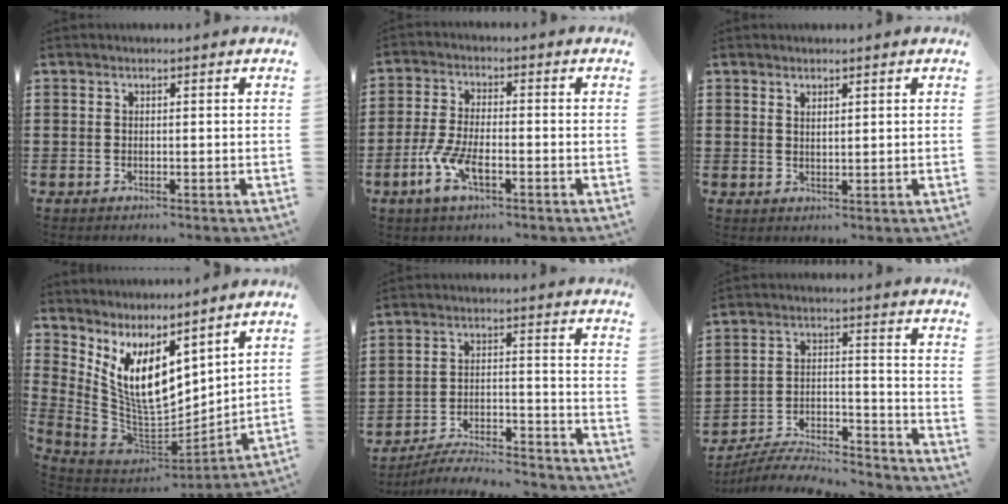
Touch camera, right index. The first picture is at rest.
{"total": 6.6, "force": [-2.7, 2.6, 5.5], "torque": [-0.131, -0.008, -0.054]}
{"total": 1.2, "force": [1.1, 0.3, 0.3], "torque": [-0.006, 0.002, 0.020]}
{"total": 10.5, "force": [4.5, 5.1, 8.0], "torque": [-0.191, -0.033, 0.084]}
{"total": 5.8, "force": [-5.5, 0.5, 1.7], "torque": [-0.032, -0.002, -0.110]}
{"total": 6.9, "force": [-6.7, 0.7, 1.7], "torque": [-0.032, 0.002, -0.135]}